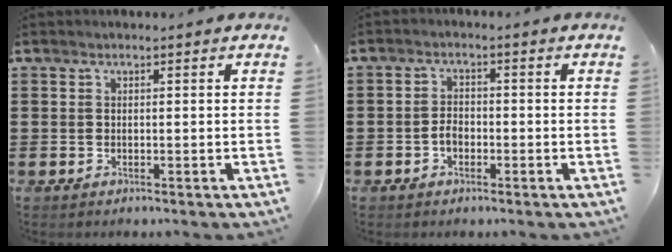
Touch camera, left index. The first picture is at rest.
{"total": 2.3, "force": [-0.9, 1.5, 1.6], "torque": [-0.040, 0.000, -0.020]}